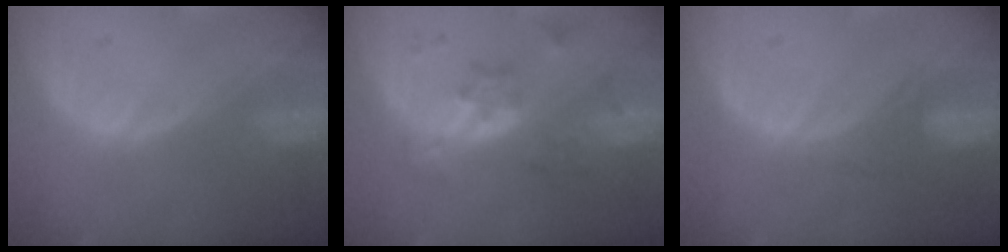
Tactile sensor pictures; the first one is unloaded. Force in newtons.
{"total": 7.1, "press": 6.5, "slide": 2.9}
{"total": 2.3, "press": 2.2, "slide": 0.7}